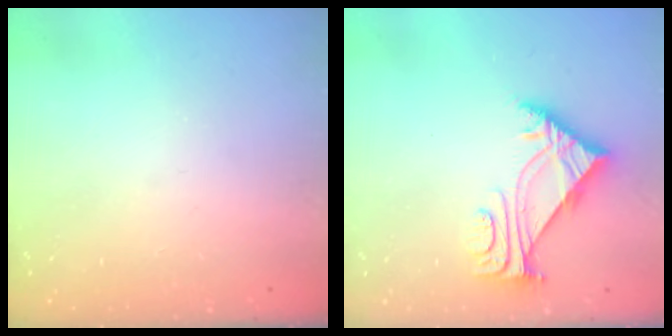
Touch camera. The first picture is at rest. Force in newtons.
{"total": 5.6, "press": 5.5, "slide": 1.0}